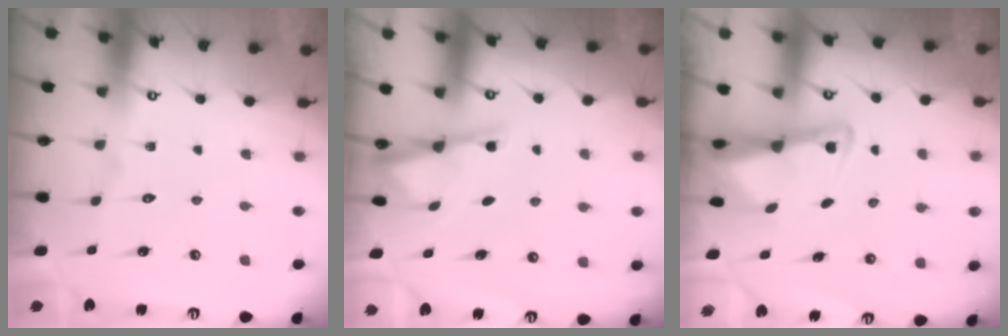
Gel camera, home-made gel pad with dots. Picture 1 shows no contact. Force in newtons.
{"total": 3.0, "press": 3.0, "slide": 0.3}
{"total": 2.8, "press": 2.7, "slide": 0.6}